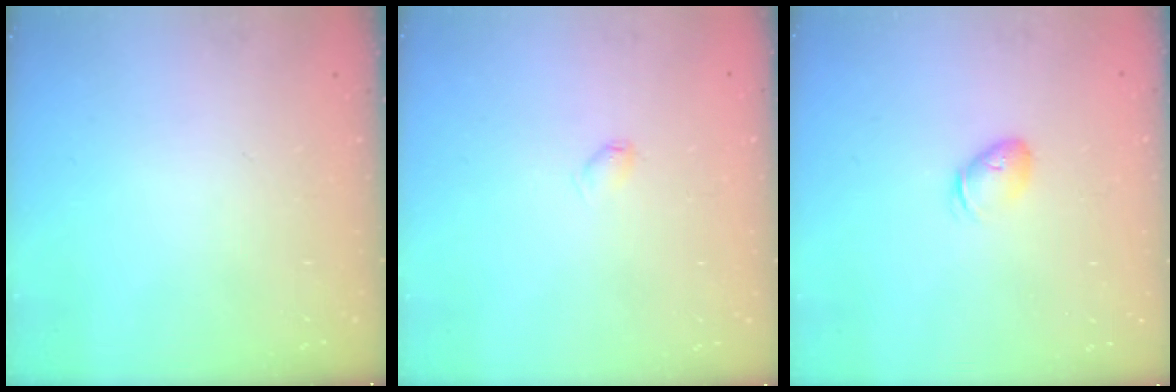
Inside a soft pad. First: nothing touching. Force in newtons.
{"total": 3.1, "press": 3.1, "slide": 0.5}
{"total": 6.4, "press": 6.3, "slide": 1.0}